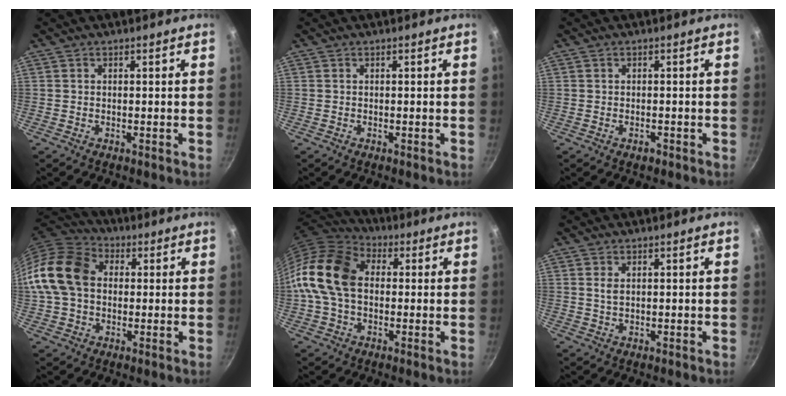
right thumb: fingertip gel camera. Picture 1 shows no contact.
{"total": 0.0}
{"total": 1.3, "force": [-0.7, 0.7, 0.8], "torque": [-0.007, 0.006, -0.010]}
{"total": 14.7, "force": [1.3, 11.2, 9.5], "torque": [-0.159, 0.029, 0.008]}
{"total": 16.2, "force": [0.6, 11.5, 11.4], "torque": [-0.197, 0.032, -0.009]}
{"total": 1.7, "force": [0.5, 0.9, 1.3], "torque": [-0.025, -0.003, 0.011]}